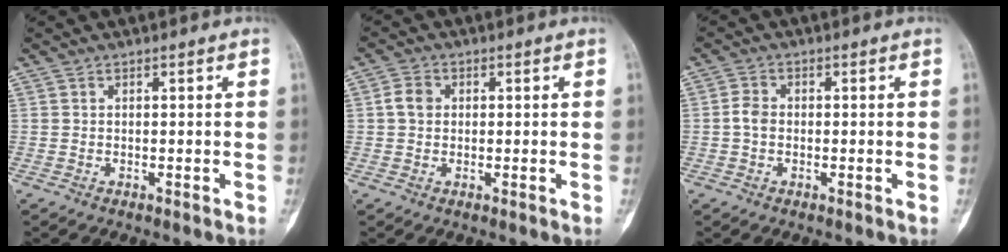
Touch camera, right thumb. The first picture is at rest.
{"total": 3.2, "force": [0.4, 2.6, 1.8], "torque": [-0.028, 0.007, 0.004]}
{"total": 2.6, "force": [-0.3, 2.0, 1.7], "torque": [-0.028, 0.008, -0.013]}